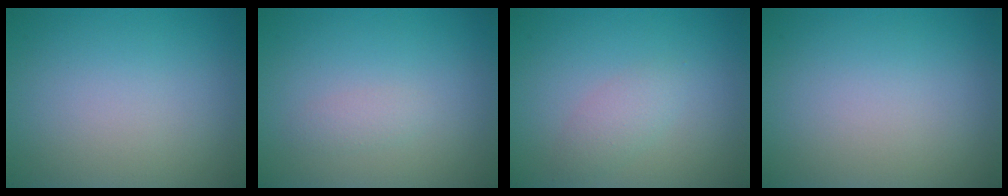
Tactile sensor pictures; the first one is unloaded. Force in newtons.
{"total": 1.0, "press": 1.0, "slide": 0.0}
{"total": 1.7, "press": 1.7, "slide": 0.0}
{"total": 0.0}